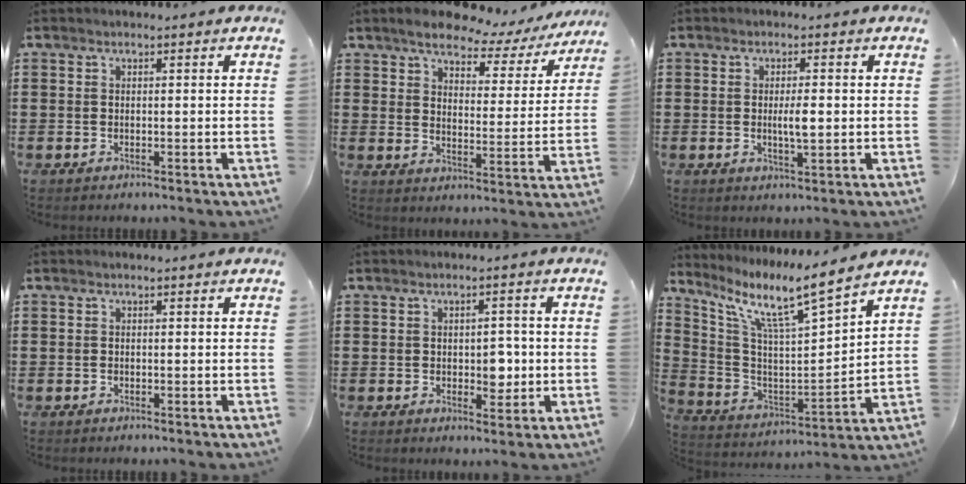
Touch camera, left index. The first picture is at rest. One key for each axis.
{"total": 5.8, "fx": 5.1, "fy": 1.7, "fz": 2.0, "tx": -0.050, "ty": -0.030, "tz": 0.081}
{"total": 3.3, "fx": -0.1, "fy": 0.7, "fz": 3.2, "tx": -0.059, "ty": -0.004, "tz": -0.002}
{"total": 0.0}
{"total": 3.9, "fx": -0.2, "fy": 2.5, "fz": 2.9, "tx": -0.045, "ty": -0.001, "tz": -0.011}
{"total": 9.7, "fx": 7.5, "fy": 0.4, "fz": 6.1, "tx": -0.142, "ty": -0.055, "tz": 0.115}